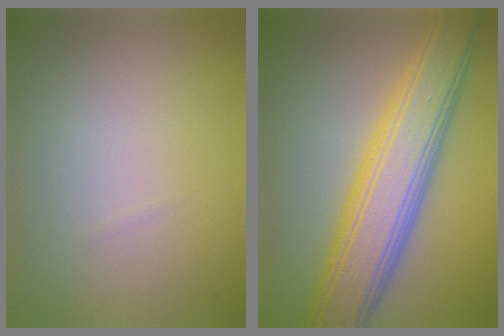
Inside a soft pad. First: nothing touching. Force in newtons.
{"total": 8.6, "press": 8.6, "slide": 0.6}